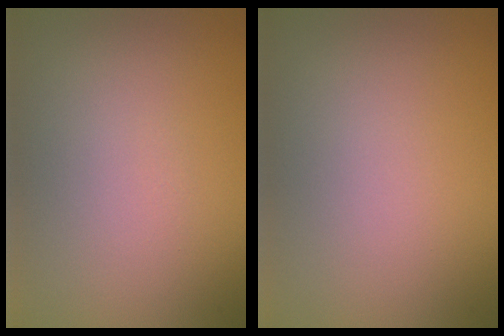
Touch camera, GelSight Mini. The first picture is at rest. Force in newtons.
{"total": 0.0}